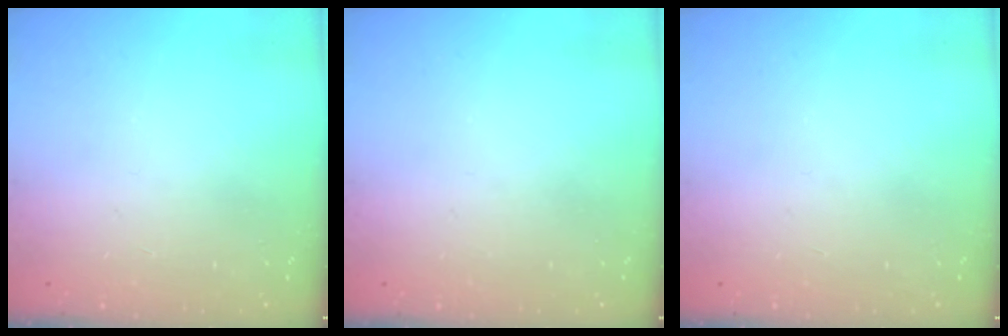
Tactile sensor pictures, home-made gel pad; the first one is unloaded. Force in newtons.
{"total": 0.0}
{"total": 0.0}